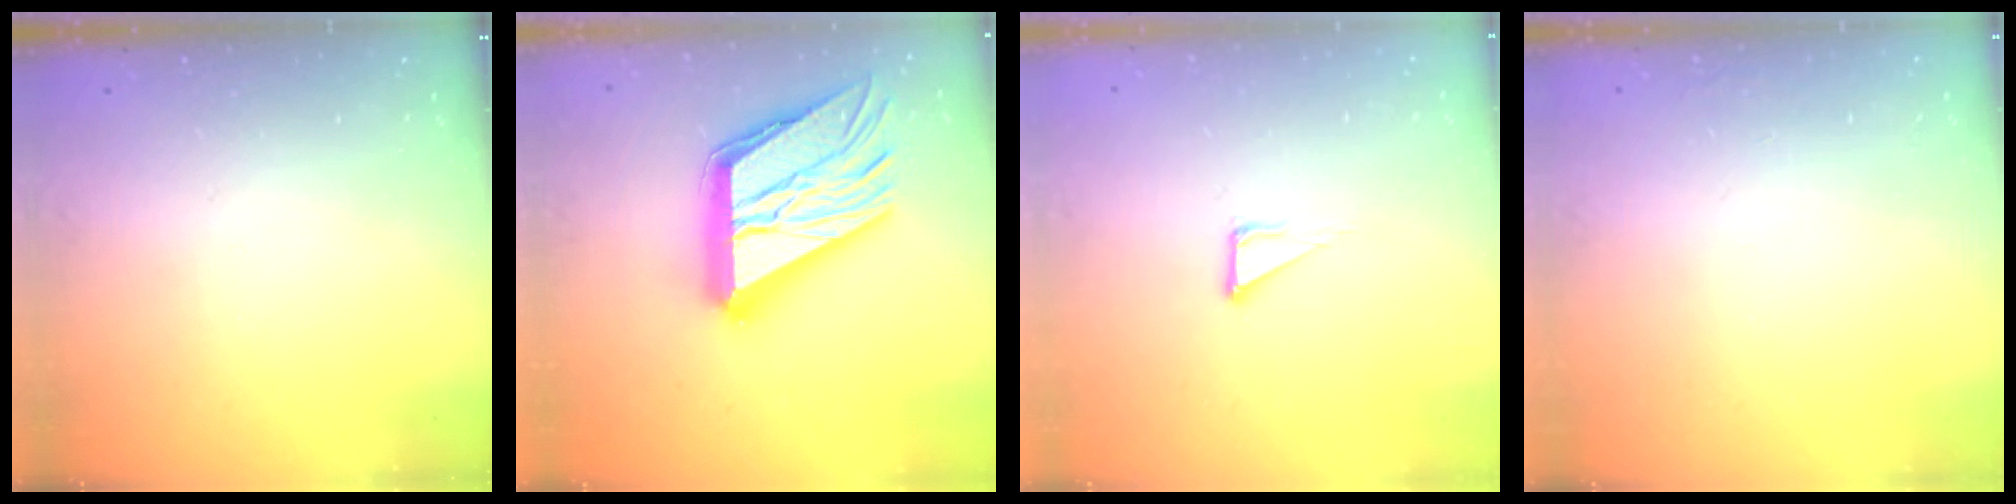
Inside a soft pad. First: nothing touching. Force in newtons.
{"total": 28.7, "press": 28.6, "slide": 3.0}
{"total": 3.4, "press": 3.4, "slide": 0.2}
{"total": 1.5, "press": 1.5, "slide": 0.1}